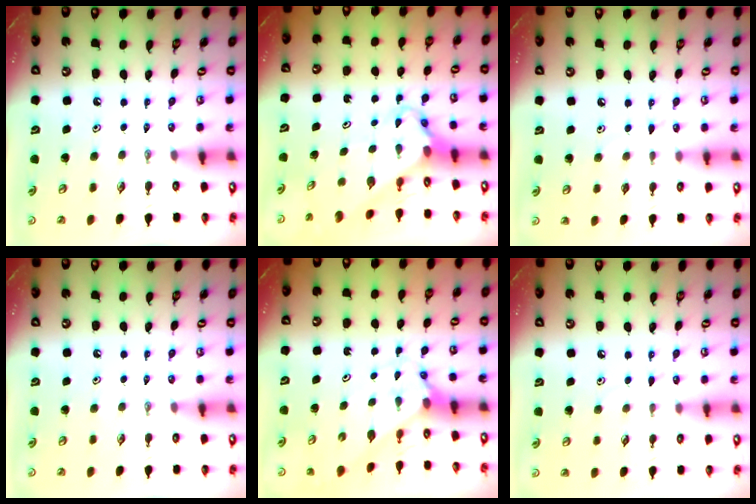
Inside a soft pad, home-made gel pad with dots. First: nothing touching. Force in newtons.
{"total": 2.6, "press": 2.6, "slide": 0.2}
{"total": 4.5, "press": 4.5, "slide": 0.5}
{"total": 0.0}
{"total": 2.6, "press": 2.6, "slide": 0.3}
{"total": 4.1, "press": 4.1, "slide": 0.5}